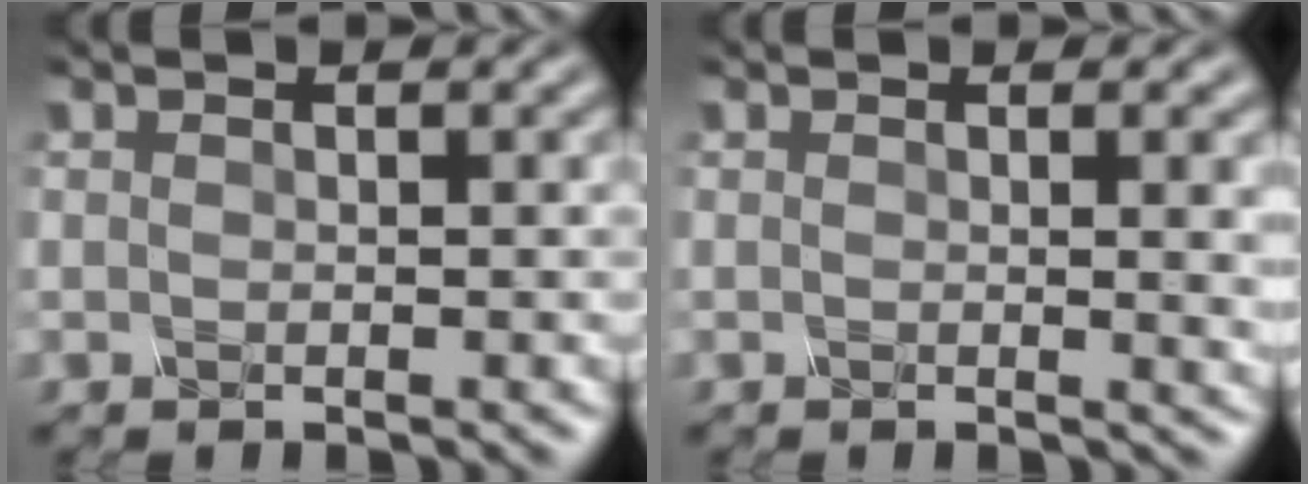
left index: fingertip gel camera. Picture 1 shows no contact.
{"total": 3.7, "force": [0.3, 1.3, 3.5], "torque": [-0.027, 0.002, 0.003]}